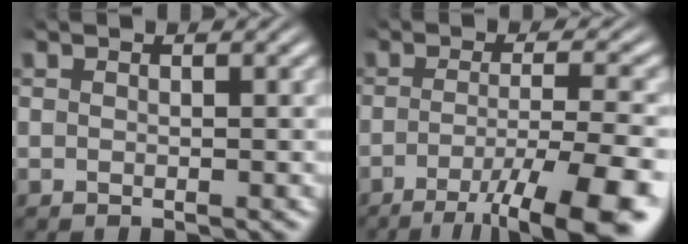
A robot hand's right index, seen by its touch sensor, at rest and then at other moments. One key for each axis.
{"total": 9.6, "fx": -5.7, "fy": 2.6, "fz": 7.4, "tx": -0.106, "ty": -0.028, "tz": -0.068}